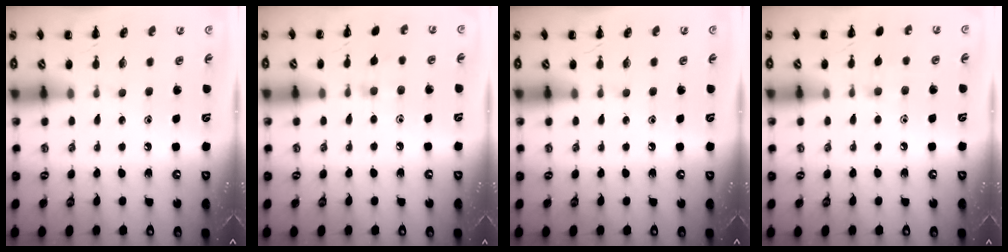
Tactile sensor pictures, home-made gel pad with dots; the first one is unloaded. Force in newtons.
{"total": 5.5, "press": 5.2, "slide": 1.7}
{"total": 0.0}
{"total": 4.3, "press": 3.9, "slide": 1.7}